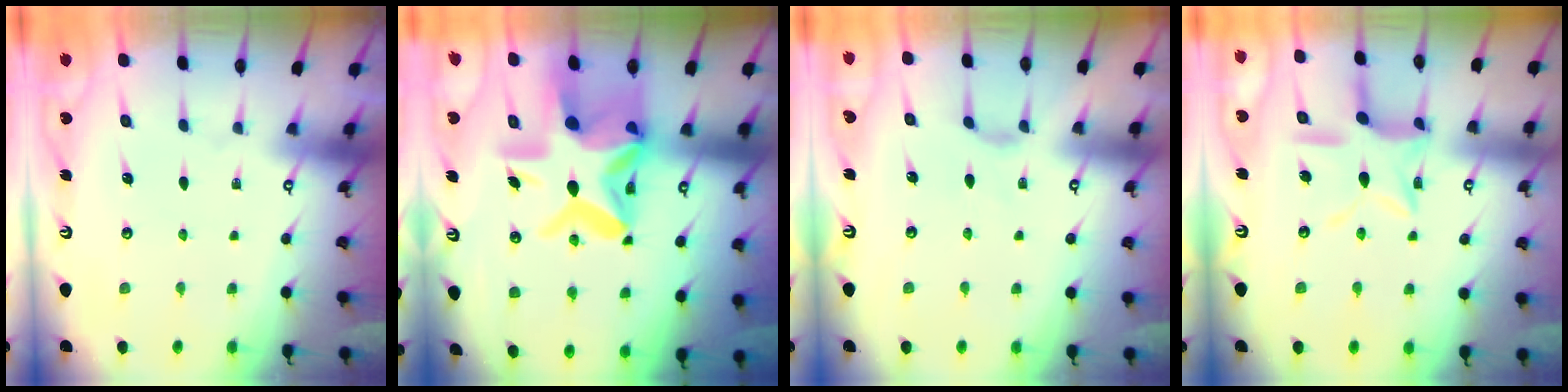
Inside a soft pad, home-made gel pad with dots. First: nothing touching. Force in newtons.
{"total": 18.7, "press": 18.5, "slide": 2.2}
{"total": 2.7, "press": 2.6, "slide": 0.6}
{"total": 11.3, "press": 11.3, "slide": 0.9}